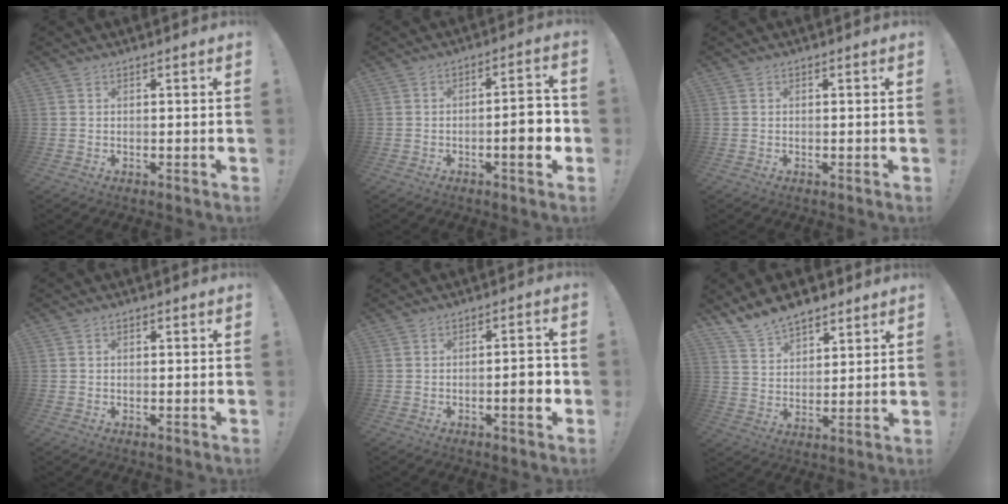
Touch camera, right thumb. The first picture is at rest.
{"total": 9.3, "force": [-2.0, 2.3, 8.8], "torque": [-0.114, 0.001, -0.035]}
{"total": 0.0}
{"total": 0.8, "force": [-0.2, 0.7, 0.5], "torque": [-0.009, 0.004, -0.003]}
{"total": 6.5, "force": [-1.6, 1.6, 6.1], "torque": [-0.077, 0.001, -0.025]}
{"total": 10.2, "force": [8.4, 4.9, 2.9], "torque": [-0.060, -0.056, 0.165]}